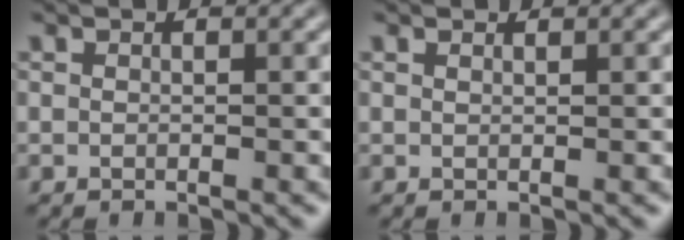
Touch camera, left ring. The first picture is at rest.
{"total": 0.6, "force": [0.6, 0.1, 0.1], "torque": [-0.004, -0.002, 0.009]}